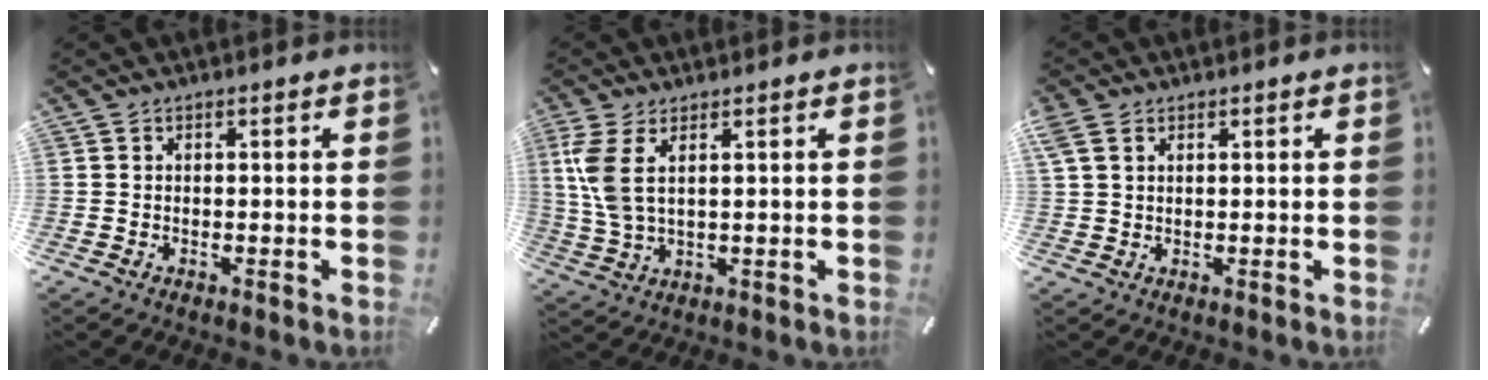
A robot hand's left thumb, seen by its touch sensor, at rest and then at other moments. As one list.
[{"total": 7.4, "force": [2.4, 2.8, 6.4], "torque": [-0.152, -0.008, 0.039]}, {"total": 3.6, "force": [1.7, 2.6, 1.8], "torque": [-0.047, 0.001, 0.032]}]